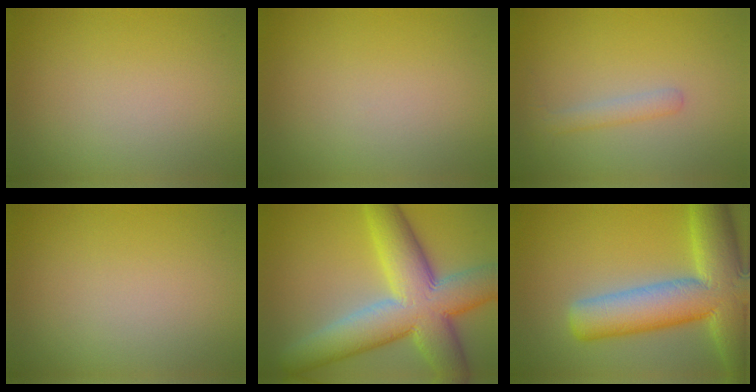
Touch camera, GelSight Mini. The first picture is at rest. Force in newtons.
{"total": 0.0}
{"total": 1.6, "press": 1.6, "slide": 0.0}
{"total": 0.0}
{"total": 12.3, "press": 12.3, "slide": 0.6}
{"total": 12.1, "press": 12.1, "slide": 0.9}